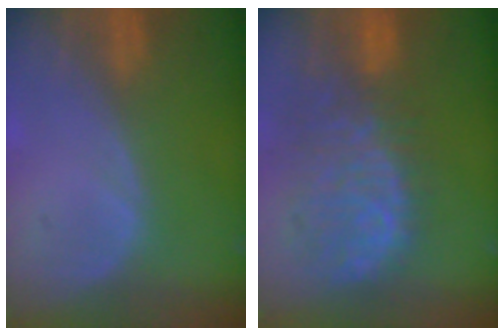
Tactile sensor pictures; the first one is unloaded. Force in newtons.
{"total": 11.3, "press": 9.6, "slide": 5.8}